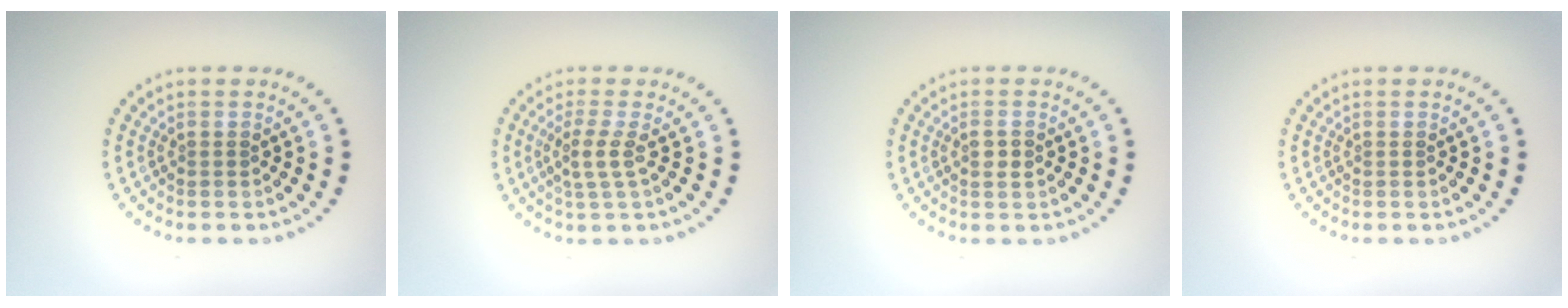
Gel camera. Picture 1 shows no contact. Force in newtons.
{"total": 2.1, "press": 1.7, "slide": 1.3}
{"total": 1.1, "press": 1.0, "slide": 0.2}
{"total": 0.0}